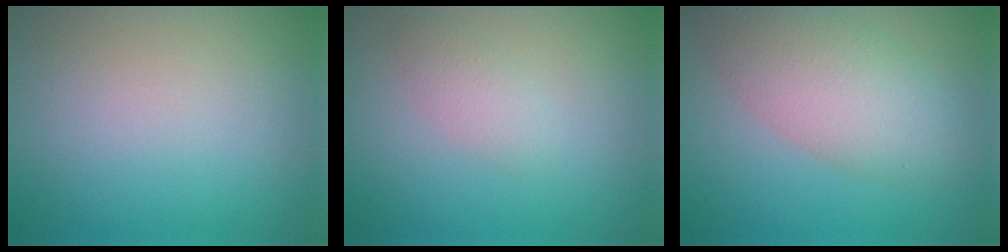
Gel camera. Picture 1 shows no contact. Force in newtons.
{"total": 1.7, "press": 1.7, "slide": 0.0}
{"total": 6.4, "press": 6.4, "slide": 0.6}